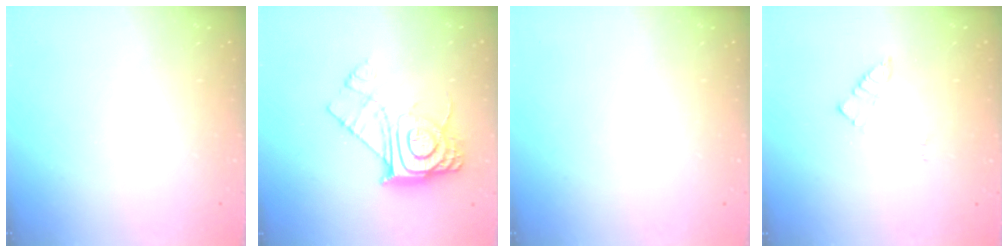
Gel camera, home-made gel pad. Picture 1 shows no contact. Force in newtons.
{"total": 14.9, "press": 14.8, "slide": 1.2}
{"total": 0.0}
{"total": 3.9, "press": 3.8, "slide": 0.5}